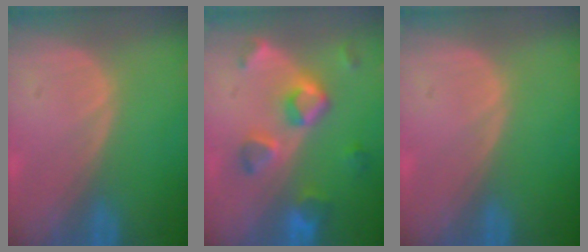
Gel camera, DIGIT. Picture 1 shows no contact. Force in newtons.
{"total": 7.7, "press": 7.0, "slide": 3.2}
{"total": 0.0}